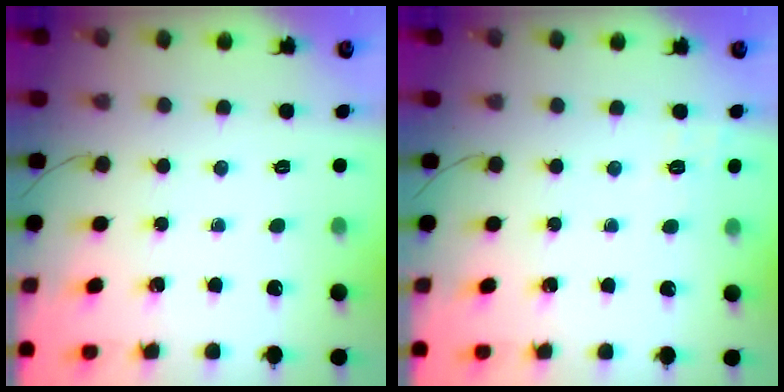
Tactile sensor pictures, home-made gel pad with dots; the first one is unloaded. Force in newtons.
{"total": 2.3, "press": 1.5, "slide": 1.8}